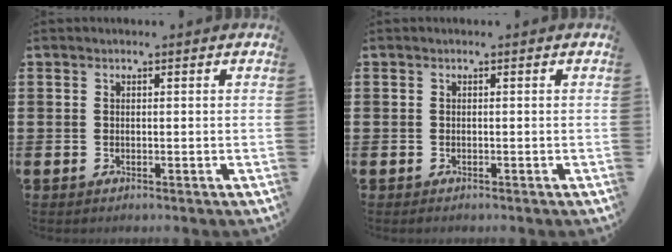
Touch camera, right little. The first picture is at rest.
{"total": 0.0}